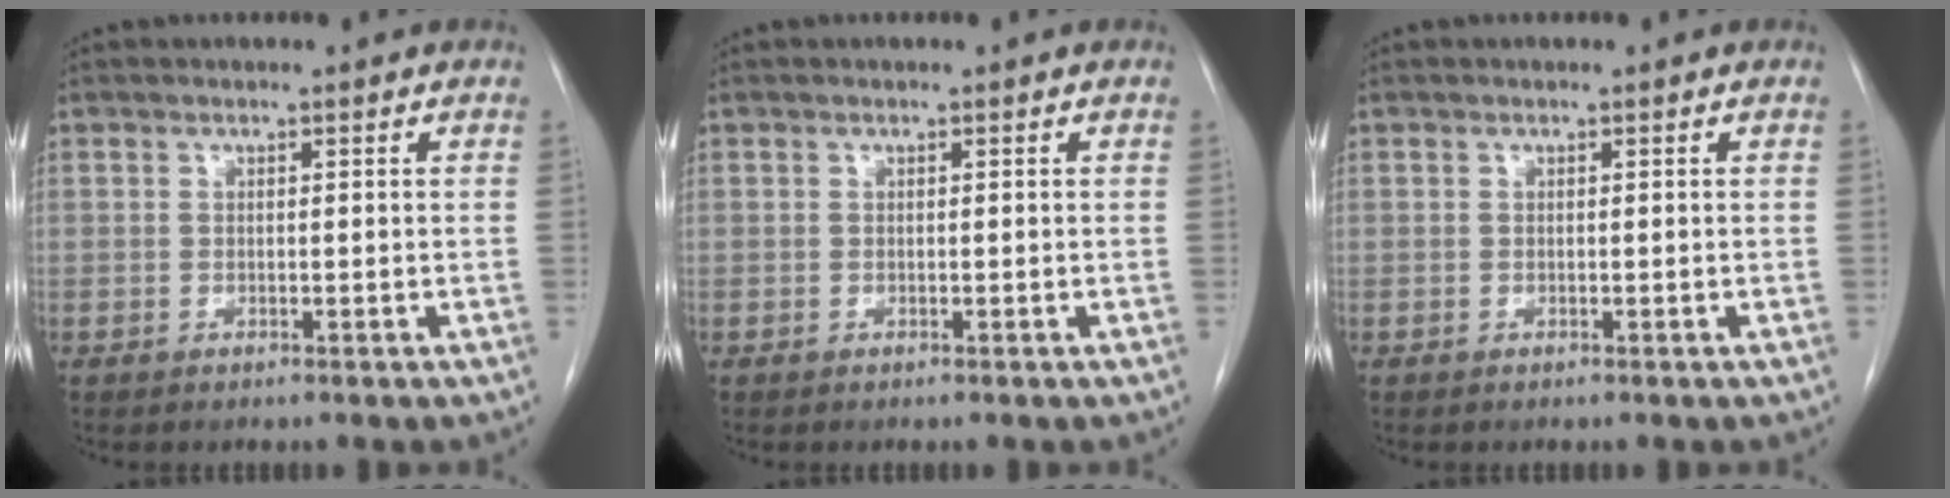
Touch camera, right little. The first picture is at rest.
{"total": 0.0}
{"total": 0.0}